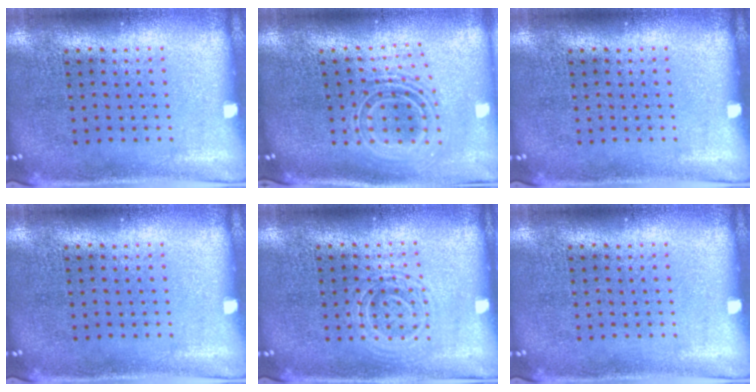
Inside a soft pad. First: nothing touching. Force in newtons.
{"total": 2.3, "press": 1.7, "slide": 1.6}
{"total": 0.0}
{"total": 0.0}
{"total": 2.2, "press": 2.1, "slide": 0.4}
{"total": 0.0}